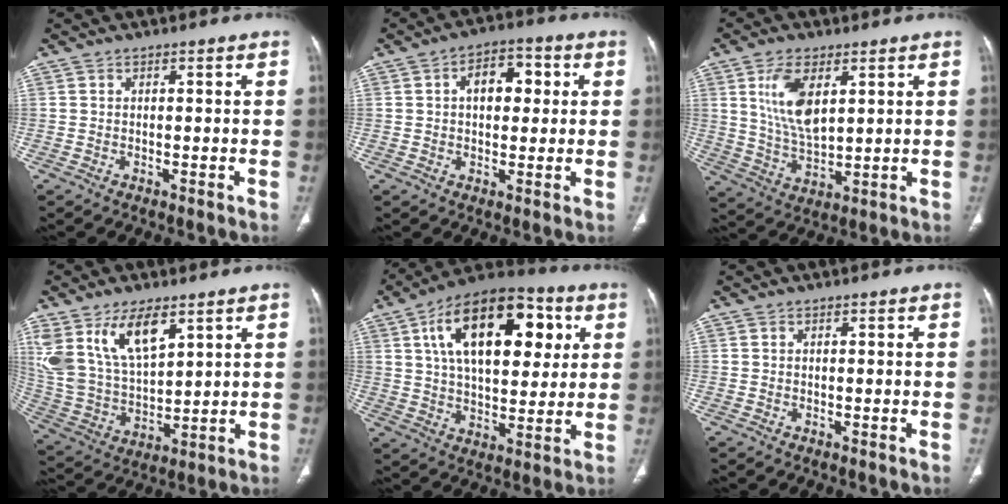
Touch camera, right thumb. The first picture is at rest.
{"total": 8.2, "force": [1.7, 5.1, 6.2], "torque": [-0.065, 0.014, 0.022]}
{"total": 10.6, "force": [3.7, 5.4, 8.4], "torque": [-0.153, -0.020, 0.079]}
{"total": 16.0, "force": [8.6, 7.8, 11.0], "torque": [-0.199, -0.031, 0.181]}
{"total": 23.5, "force": [7.5, 12.4, 18.5], "torque": [-0.263, 0.001, 0.115]}
{"total": 0.0}